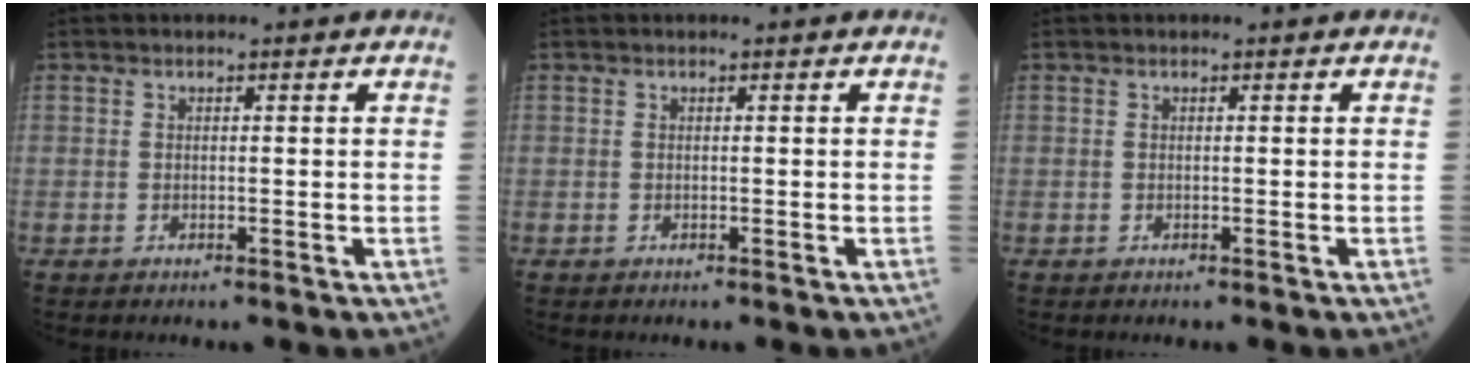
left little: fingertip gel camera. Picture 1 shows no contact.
{"total": 0.0}
{"total": 0.0}